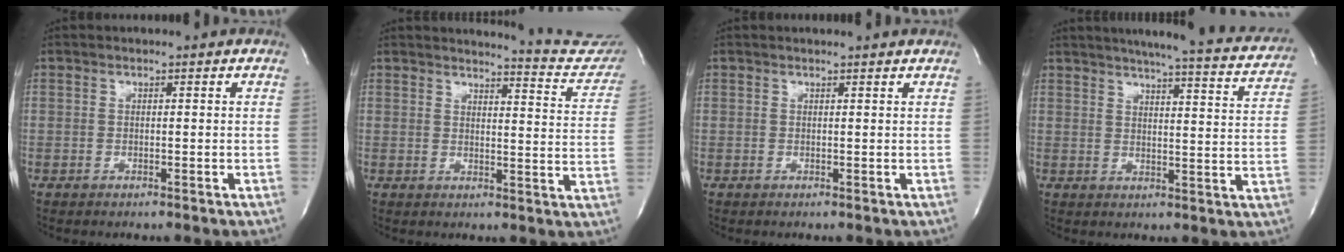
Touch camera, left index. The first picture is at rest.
{"total": 13.4, "force": [13.2, 0.8, 1.8], "torque": [-0.005, -0.086, 0.124]}
{"total": 3.2, "force": [3.1, 0.0, 0.8], "torque": [-0.013, 0.009, 0.030]}
{"total": 21.5, "force": [19.2, 2.5, 9.3], "torque": [-0.128, -0.033, 0.219]}